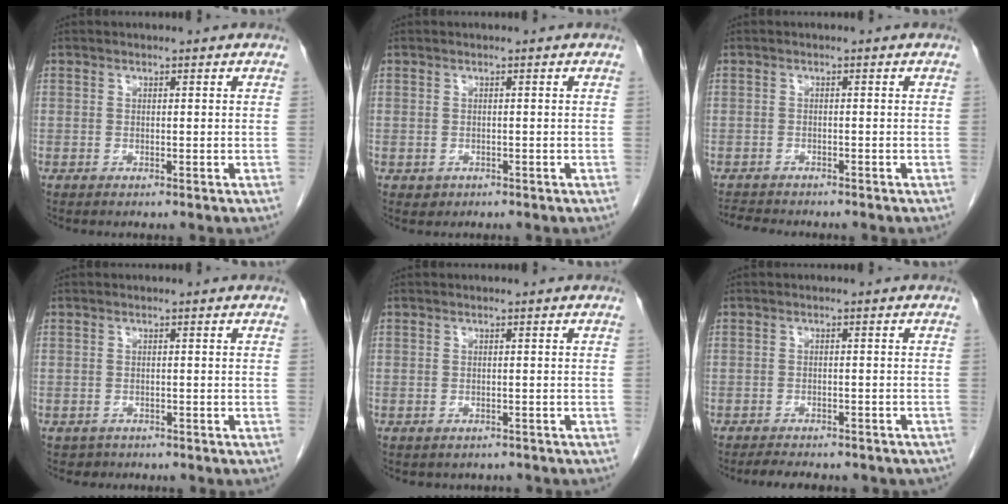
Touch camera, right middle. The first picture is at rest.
{"total": 0.8, "force": [-0.3, 0.7, 0.1], "torque": [-0.006, 0.001, 0.000]}
{"total": 3.9, "force": [-3.6, 0.9, 1.0], "torque": [-0.018, -0.012, -0.057]}
{"total": 1.7, "force": [-1.3, 1.1, -0.2], "torque": [-0.010, 0.002, -0.019]}
{"total": 2.3, "force": [-2.0, 1.2, 0.2], "torque": [-0.007, 0.000, -0.024]}
{"total": 10.0, "force": [-8.6, 3.1, 4.1], "torque": [-0.062, 0.000, -0.094]}